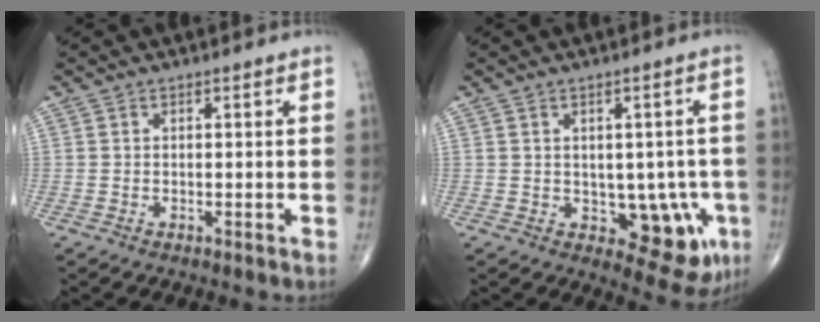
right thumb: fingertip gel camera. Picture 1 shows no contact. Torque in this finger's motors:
{"motor_torque": [-0.02, 0.37, 0.31, 0.29, 0.09]}